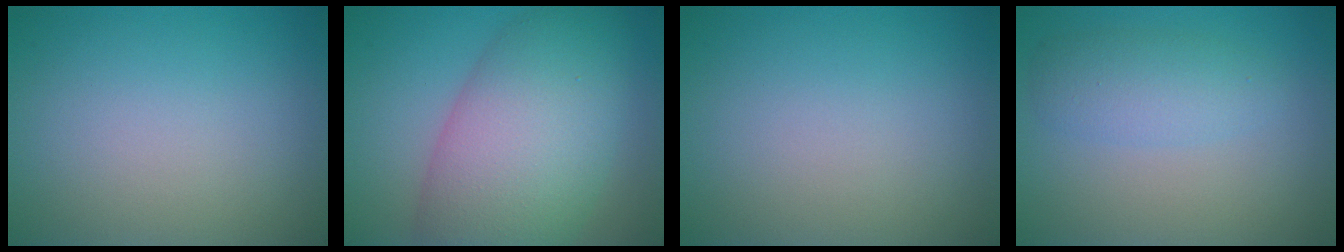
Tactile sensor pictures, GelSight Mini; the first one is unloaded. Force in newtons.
{"total": 11.0, "press": 11.0, "slide": 0.2}
{"total": 0.0}
{"total": 3.0, "press": 3.0, "slide": 0.1}